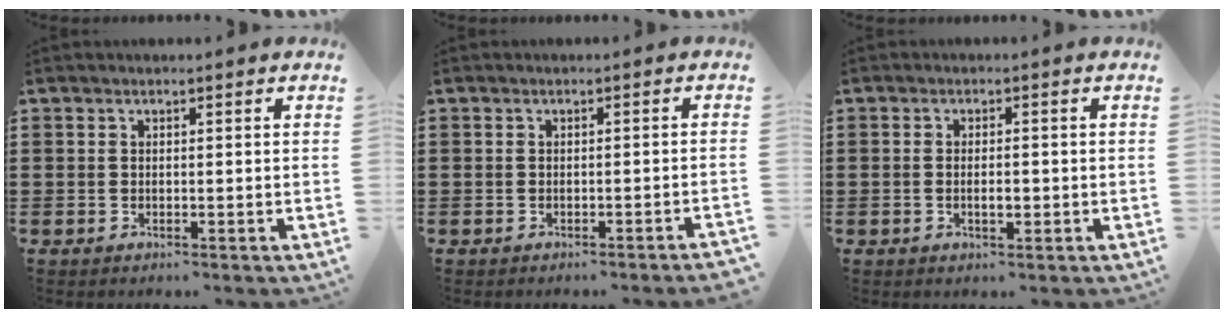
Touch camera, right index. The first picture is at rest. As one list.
[{"total": 1.0, "force": [-0.8, -0.2, 0.6], "torque": [-0.010, -0.002, -0.016]}, {"total": 2.4, "force": [-0.4, 0.9, 2.2], "torque": [-0.040, 0.003, -0.007]}]